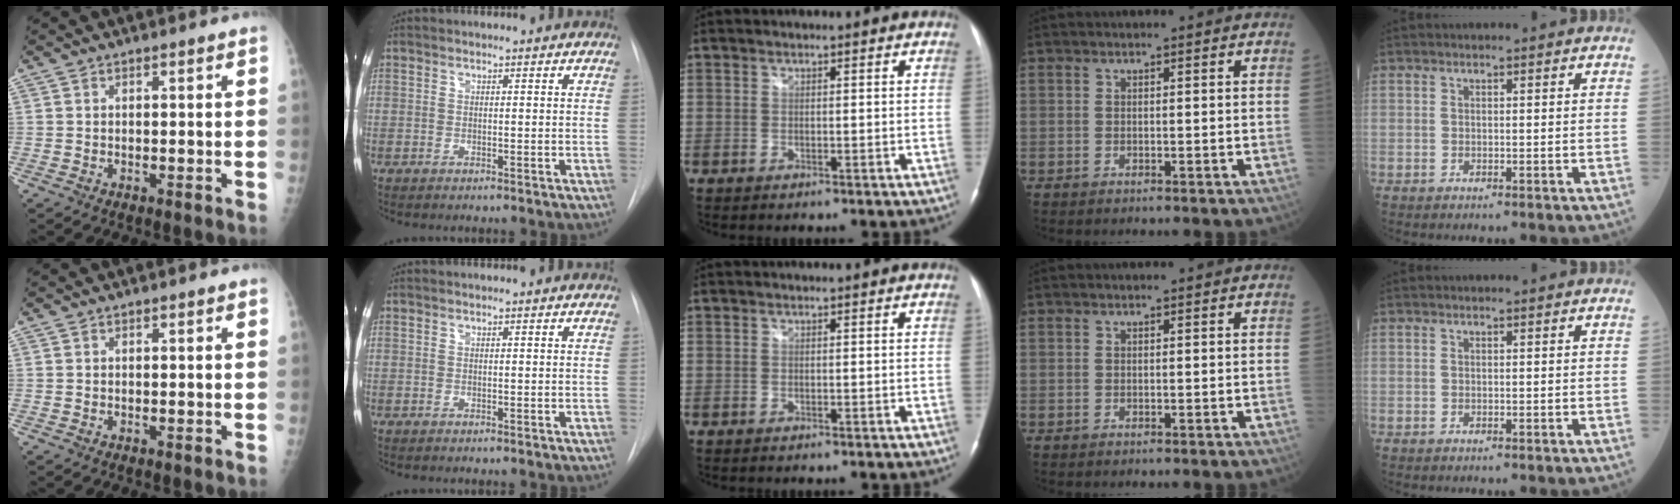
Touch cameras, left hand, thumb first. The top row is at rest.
{}